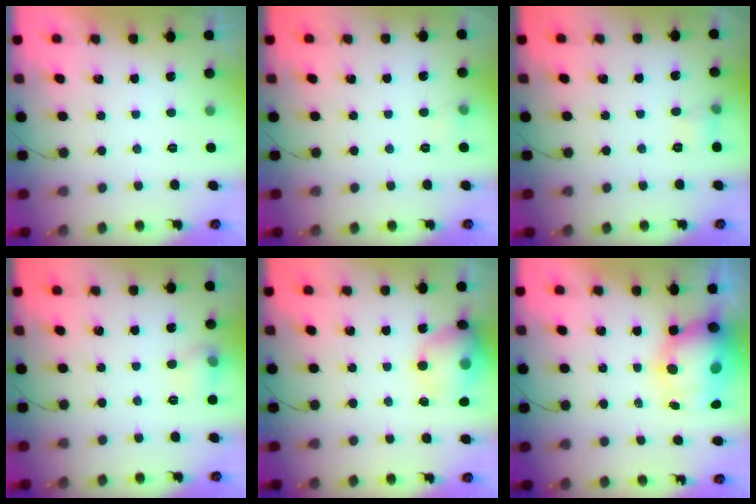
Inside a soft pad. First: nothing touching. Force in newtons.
{"total": 3.8, "press": 3.6, "slide": 1.2}
{"total": 5.5, "press": 5.2, "slide": 1.7}
{"total": 6.5, "press": 6.4, "slide": 1.4}
{"total": 14.8, "press": 14.6, "slide": 2.4}
{"total": 10.6, "press": 10.2, "slide": 2.6}